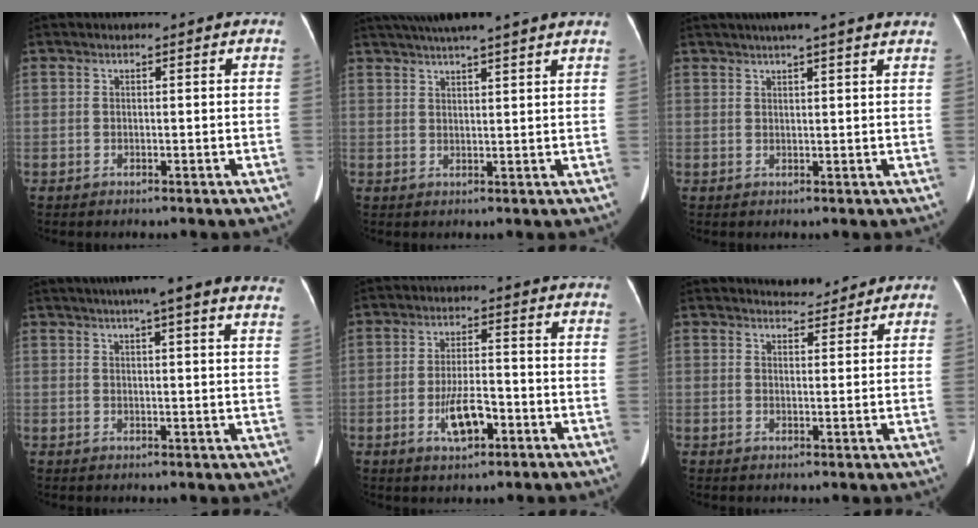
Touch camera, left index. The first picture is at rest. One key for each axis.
{"total": 12.7, "fx": 10.9, "fy": -0.8, "fz": 6.4, "tx": -0.109, "ty": 0.031, "tz": 0.144}
{"total": 9.9, "fx": 8.3, "fy": -0.4, "fz": 5.4, "tx": -0.078, "ty": 0.027, "tz": 0.091}
{"total": 17.3, "fx": 14.5, "fy": 0.9, "fz": 9.4, "tx": -0.130, "ty": 0.014, "tz": 0.164}
{"total": 5.9, "fx": -2.6, "fy": 2.0, "fz": 5.0, "tx": -0.099, "ty": -0.001, "tz": -0.042}
{"total": 4.2, "fx": 4.1, "fy": 1.1, "fz": 0.3, "tx": -0.005, "ty": 0.008, "tz": 0.052}